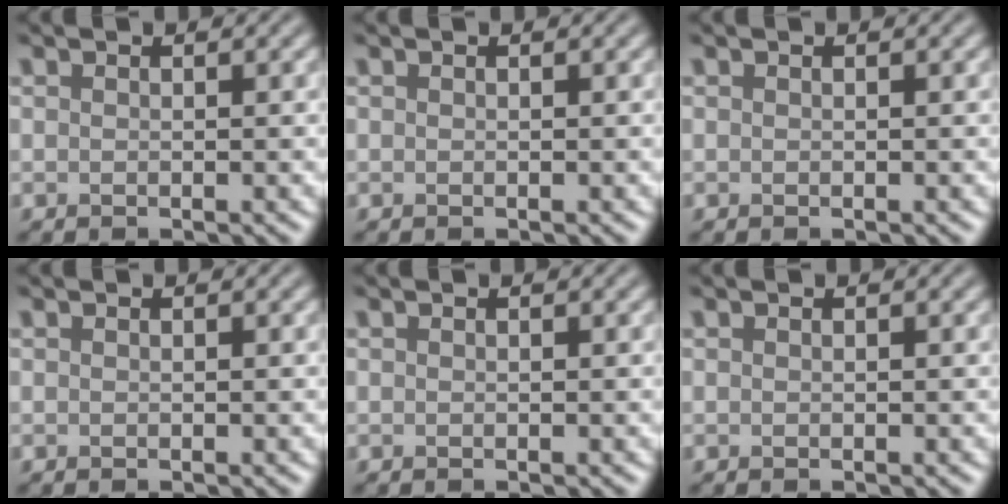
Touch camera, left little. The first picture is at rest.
{"total": 0.0}
{"total": 0.0}
{"total": 0.0}
{"total": 0.0}
{"total": 0.0}